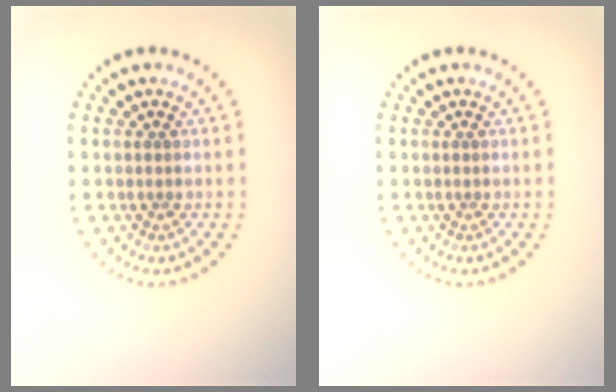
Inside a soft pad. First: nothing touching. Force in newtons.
{"total": 0.0}